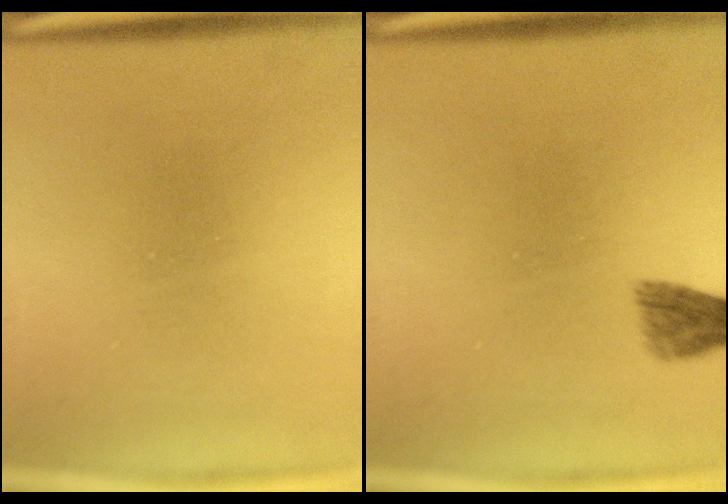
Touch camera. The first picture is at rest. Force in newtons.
{"total": 1.9}